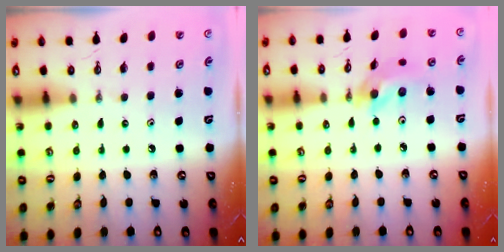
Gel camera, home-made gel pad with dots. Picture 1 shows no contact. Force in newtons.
{"total": 11.4, "press": 11.2, "slide": 2.3}